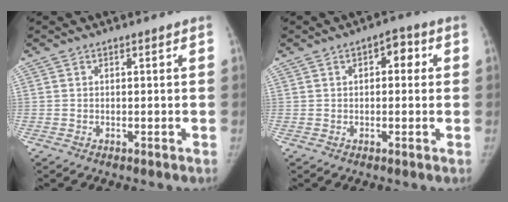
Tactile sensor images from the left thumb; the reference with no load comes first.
{"total": 4.2, "force": [1.0, 2.5, 3.2], "torque": [-0.020, 0.010, 0.005]}